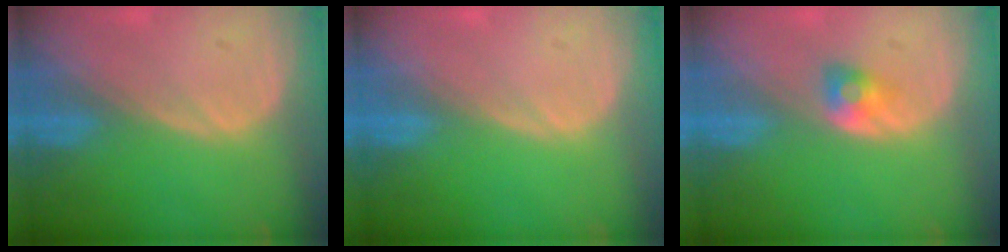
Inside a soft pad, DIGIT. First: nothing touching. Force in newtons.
{"total": 0.0}
{"total": 2.6, "press": 2.3, "slide": 1.1}